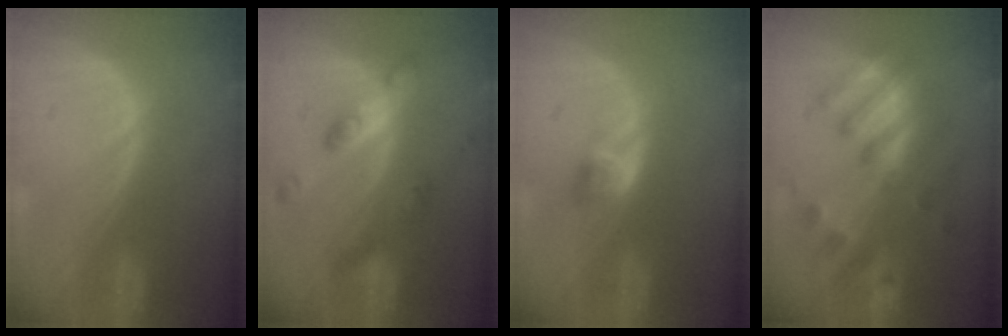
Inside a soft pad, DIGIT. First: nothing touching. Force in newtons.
{"total": 6.0, "press": 6.0, "slide": 0.4}
{"total": 2.6, "press": 2.3, "slide": 1.2}
{"total": 7.7, "press": 7.5, "slide": 1.8}